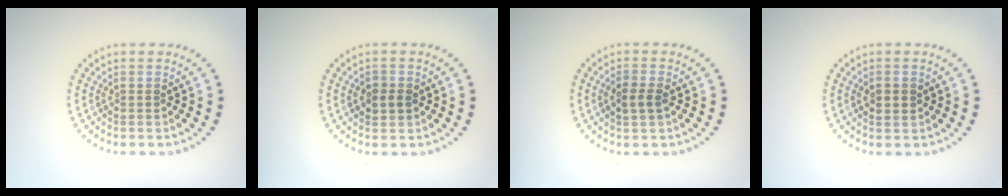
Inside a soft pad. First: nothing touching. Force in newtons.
{"total": 1.6, "press": 1.6, "slide": 0.3}
{"total": 1.7, "press": 1.7, "slide": 0.3}
{"total": 1.7, "press": 1.7, "slide": 0.0}